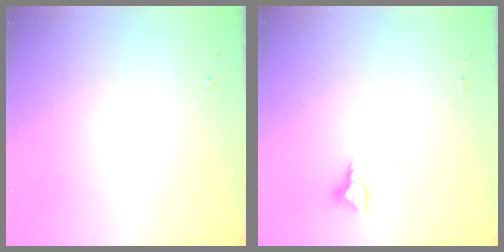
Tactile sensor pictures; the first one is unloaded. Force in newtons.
{"total": 5.1, "press": 5.1, "slide": 0.3}